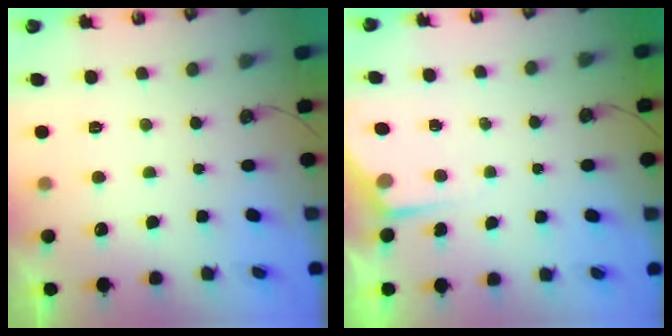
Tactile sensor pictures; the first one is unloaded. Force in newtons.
{"total": 2.3, "press": 2.3, "slide": 0.3}